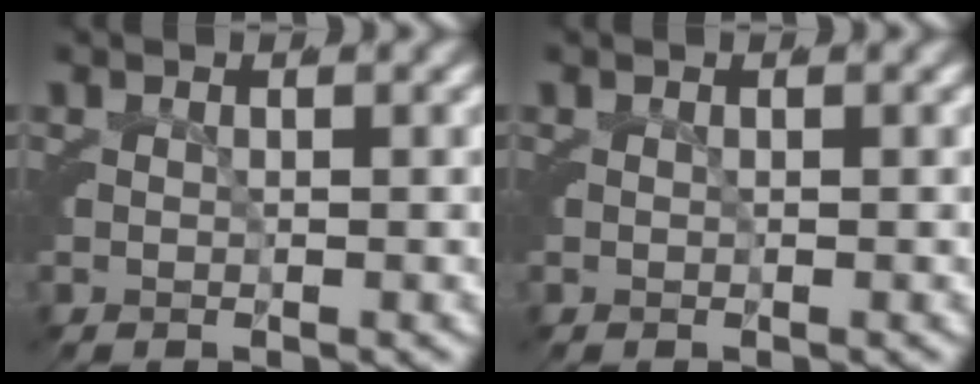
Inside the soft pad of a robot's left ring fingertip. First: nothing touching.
{"total": 0.0}